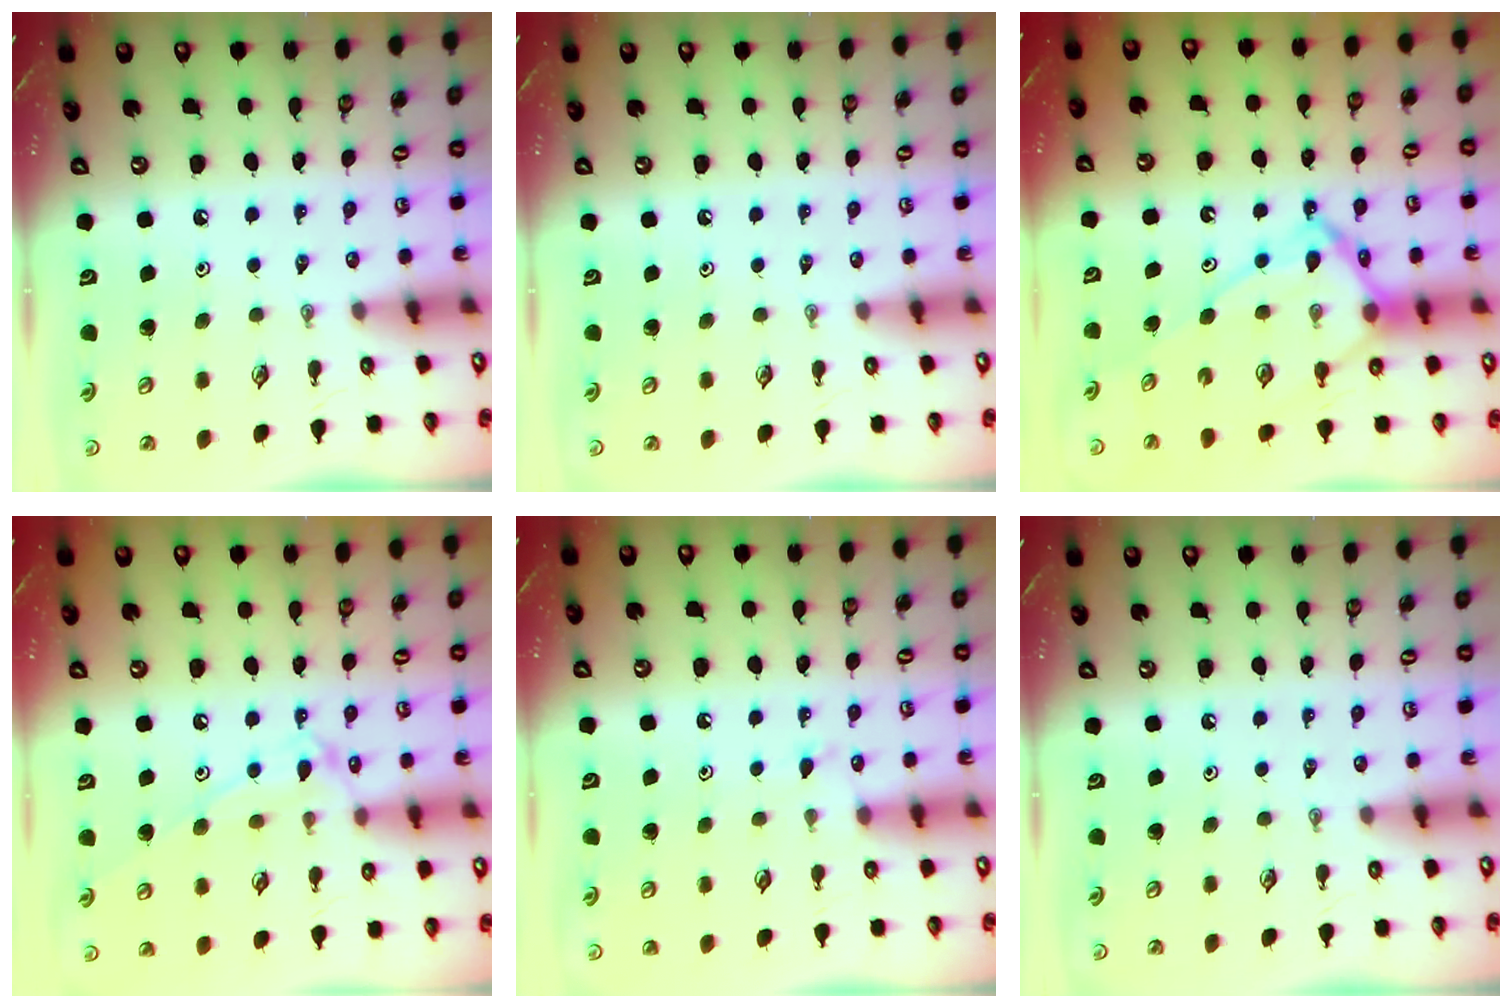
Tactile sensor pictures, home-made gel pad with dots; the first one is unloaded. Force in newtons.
{"total": 0.0}
{"total": 15.6, "press": 15.6, "slide": 1.5}
{"total": 12.8, "press": 12.7, "slide": 1.1}
{"total": 5.5, "press": 5.5, "slide": 0.7}
{"total": 0.0}